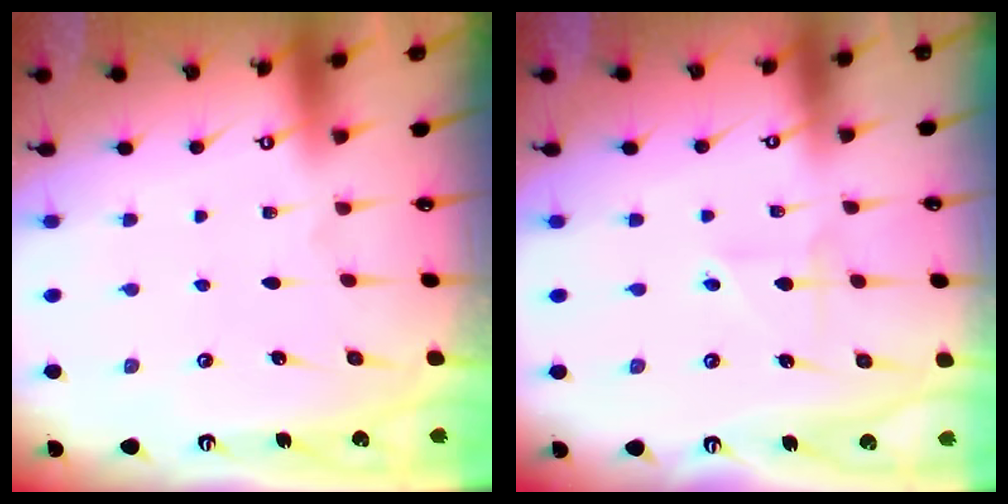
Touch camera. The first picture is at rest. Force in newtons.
{"total": 2.7, "press": 2.6, "slide": 0.3}